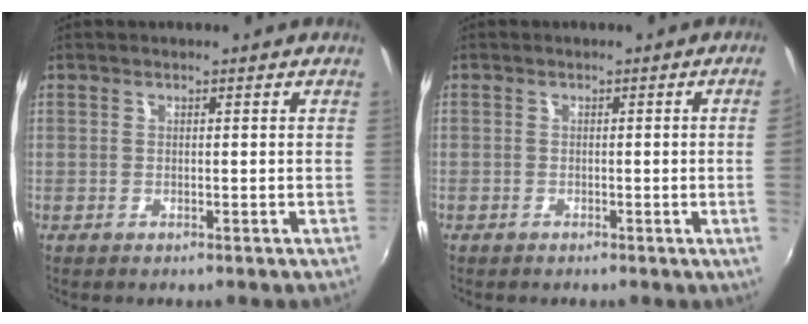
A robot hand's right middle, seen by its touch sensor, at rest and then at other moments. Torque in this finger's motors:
{"motor_torque": [0.97, -1.04, -1.02, -0.21]}